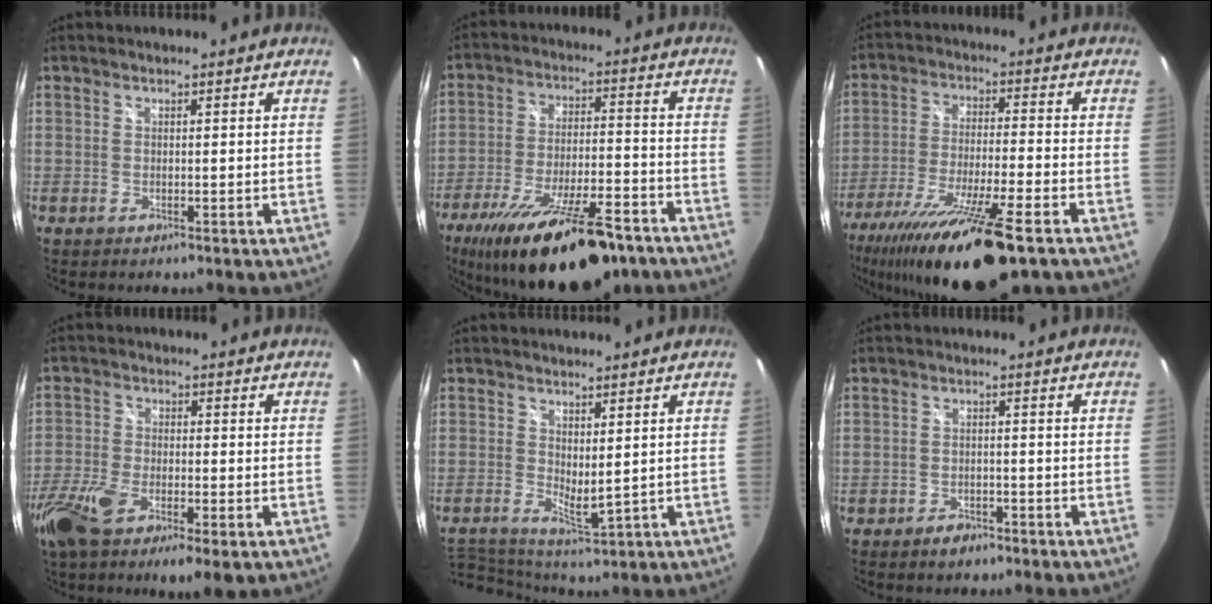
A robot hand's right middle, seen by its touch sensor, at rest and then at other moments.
{"total": 23.5, "force": [-17.1, 6.9, 14.6], "torque": [-0.264, -0.037, -0.254]}
{"total": 19.9, "force": [-14.0, 2.4, 13.9], "torque": [-0.266, -0.049, -0.237]}
{"total": 9.5, "force": [-5.0, 3.1, 7.4], "torque": [-0.173, -0.027, -0.099]}
{"total": 6.9, "force": [-1.7, 4.2, 5.1], "torque": [-0.102, -0.013, -0.027]}
{"total": 2.6, "force": [-2.1, 1.5, 0.6], "torque": [-0.018, 0.004, -0.031]}